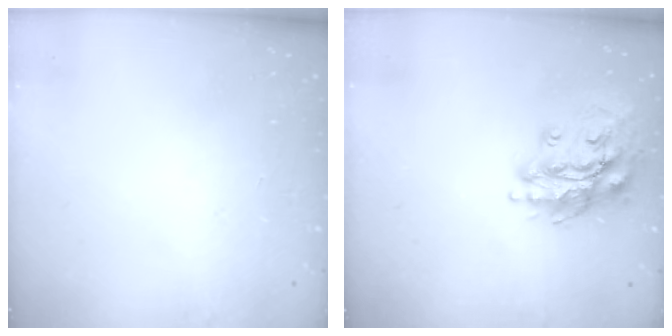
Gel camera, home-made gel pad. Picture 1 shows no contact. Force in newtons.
{"total": 16.9, "press": 16.7, "slide": 2.3}